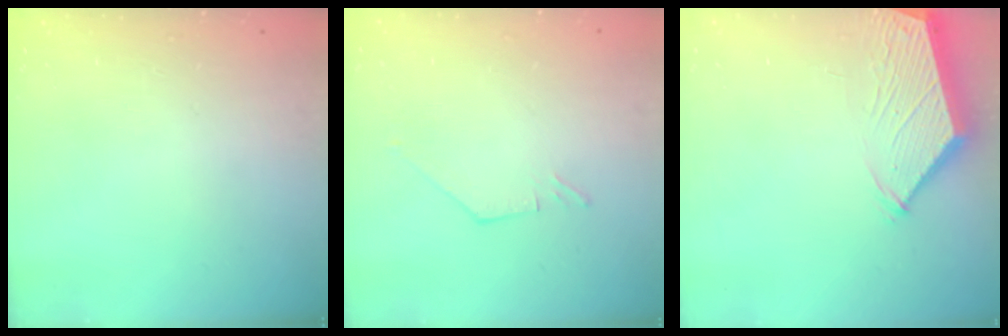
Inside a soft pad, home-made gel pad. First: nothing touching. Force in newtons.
{"total": 1.2, "press": 1.1, "slide": 0.1}
{"total": 3.2, "press": 3.1, "slide": 0.4}